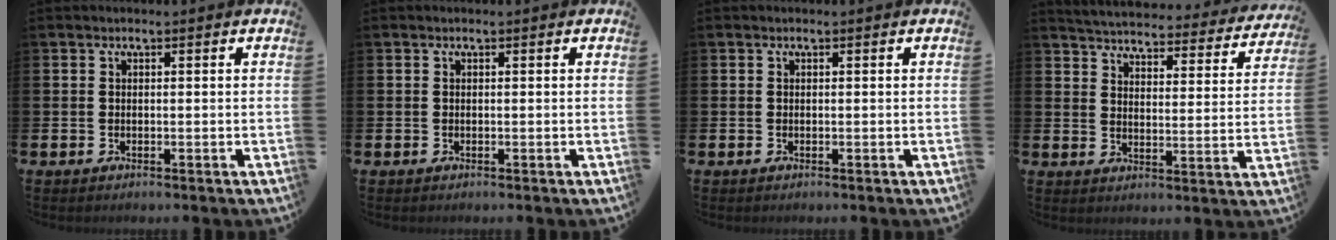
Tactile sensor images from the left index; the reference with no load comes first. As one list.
[{"total": 0.0}, {"total": 0.0}, {"total": 4.5, "force": [4.4, 0.5, 0.6], "torque": [-0.031, -0.041, 0.070]}]